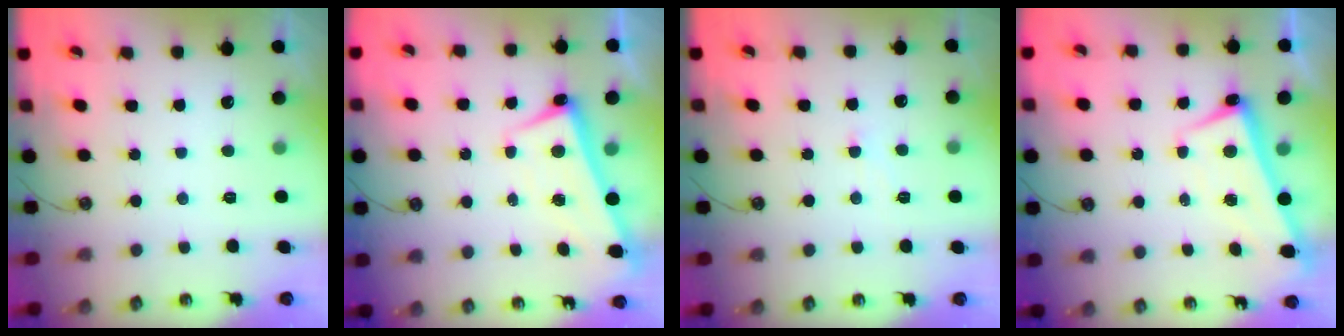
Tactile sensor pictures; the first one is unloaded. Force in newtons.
{"total": 2.7, "press": 2.6, "slide": 0.8}
{"total": 1.7, "press": 1.6, "slide": 0.5}
{"total": 2.7, "press": 2.6, "slide": 0.8}